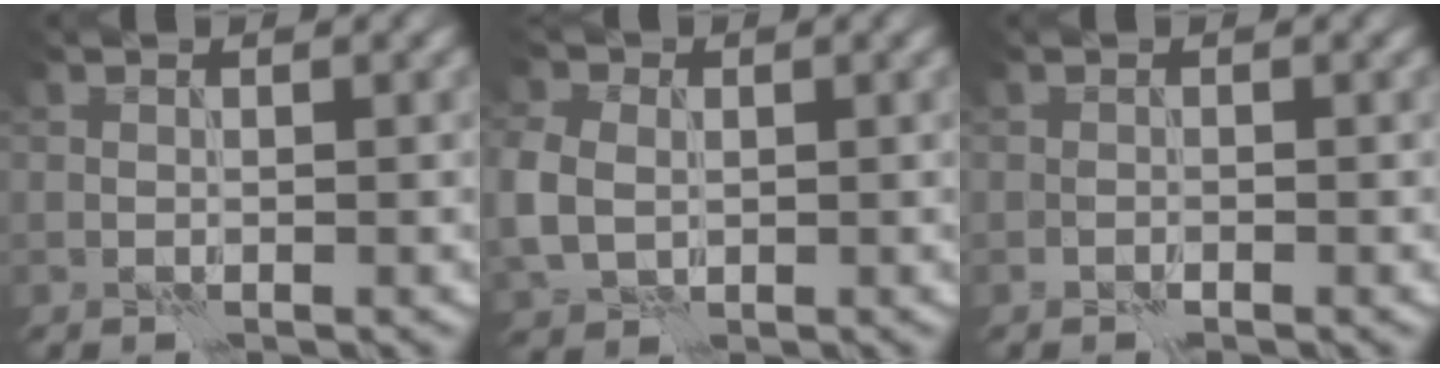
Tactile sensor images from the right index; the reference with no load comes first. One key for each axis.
{"total": 5.0, "fx": 0.0, "fy": 4.0, "fz": 3.0, "tx": -0.086, "ty": 0.003, "tz": 0.001}
{"total": 0.0}